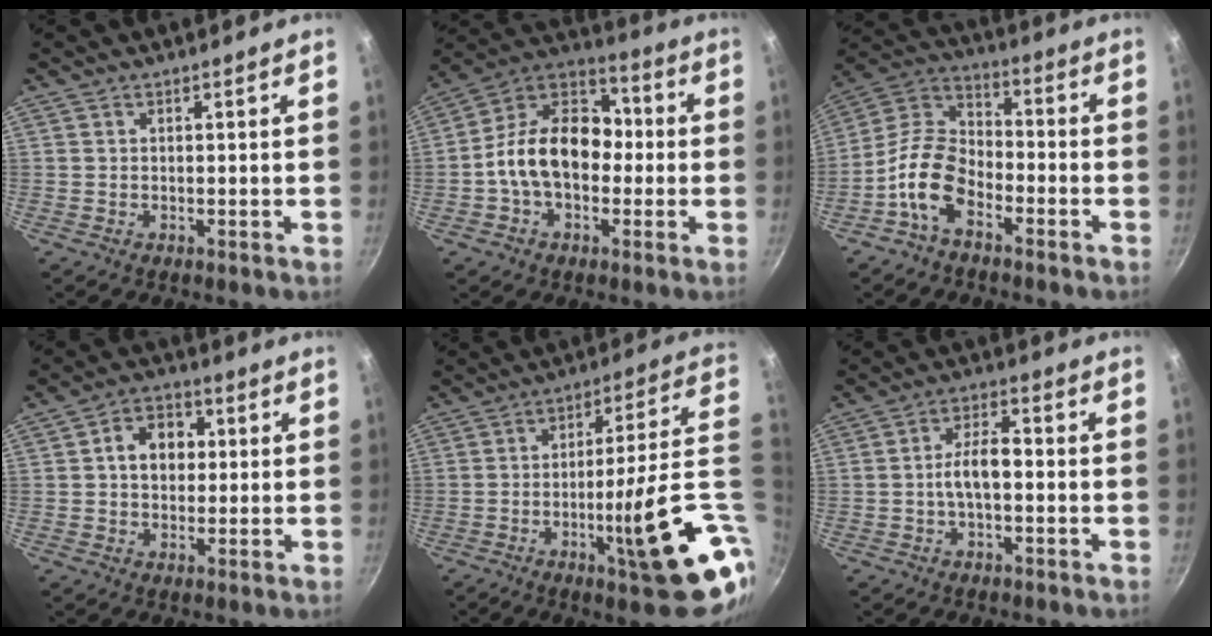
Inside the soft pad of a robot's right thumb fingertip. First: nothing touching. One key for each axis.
{"total": 16.7, "fx": -1.6, "fy": 11.9, "fz": 11.7, "tx": -0.151, "ty": 0.049, "tz": -0.049}
{"total": 11.8, "fx": -6.0, "fy": 7.0, "fz": 7.4, "tx": -0.130, "ty": 0.063, "tz": -0.137}
{"total": 7.9, "fx": 1.0, "fy": 6.1, "fz": 4.9, "tx": -0.045, "ty": 0.011, "tz": 0.005}
{"total": 23.6, "fx": -5.3, "fy": 4.5, "fz": 22.6, "tx": -0.278, "ty": 0.012, "tz": -0.072}
{"total": 6.3, "fx": -1.1, "fy": 3.0, "fz": 5.4, "tx": -0.088, "ty": 0.032, "tz": -0.024}